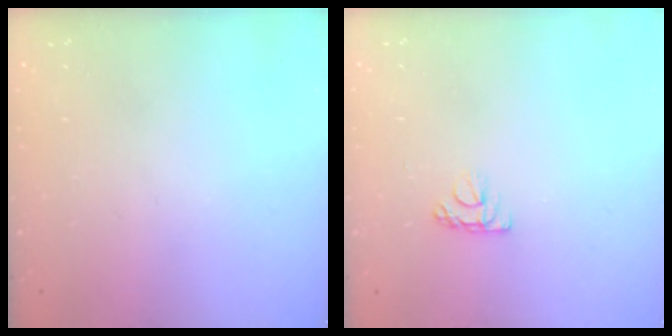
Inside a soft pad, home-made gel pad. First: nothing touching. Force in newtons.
{"total": 4.9, "press": 4.9, "slide": 0.3}